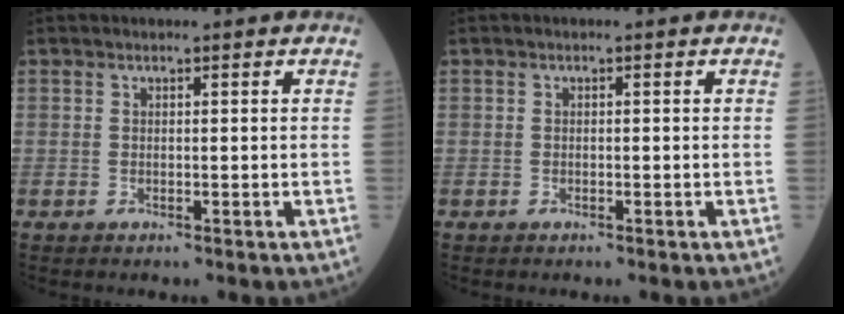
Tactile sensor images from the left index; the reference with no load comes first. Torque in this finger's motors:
{"motor_torque": [-0.01, -0.01, 0.01, 0.00]}